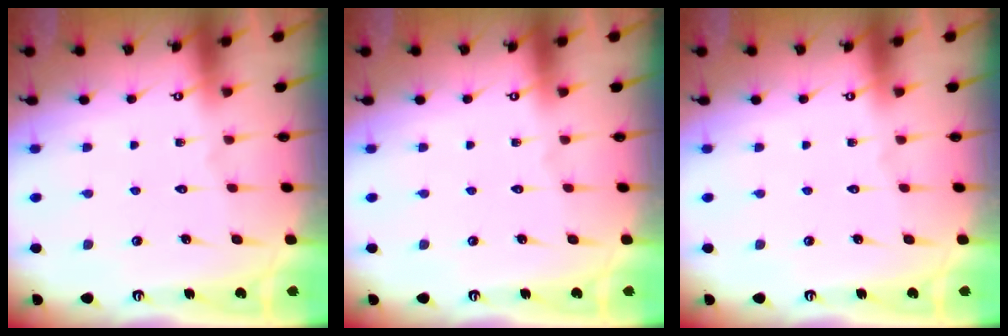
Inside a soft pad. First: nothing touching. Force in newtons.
{"total": 0.0}
{"total": 0.0}